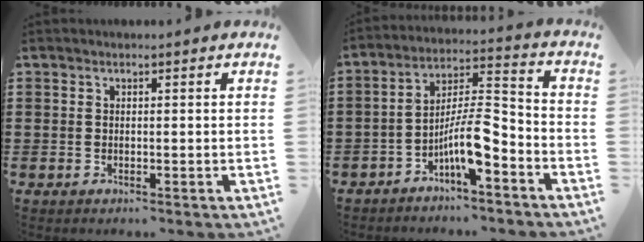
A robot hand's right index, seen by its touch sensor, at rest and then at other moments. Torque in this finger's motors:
{"motor_torque": [2.14, 0.00, 0.95, 0.21]}